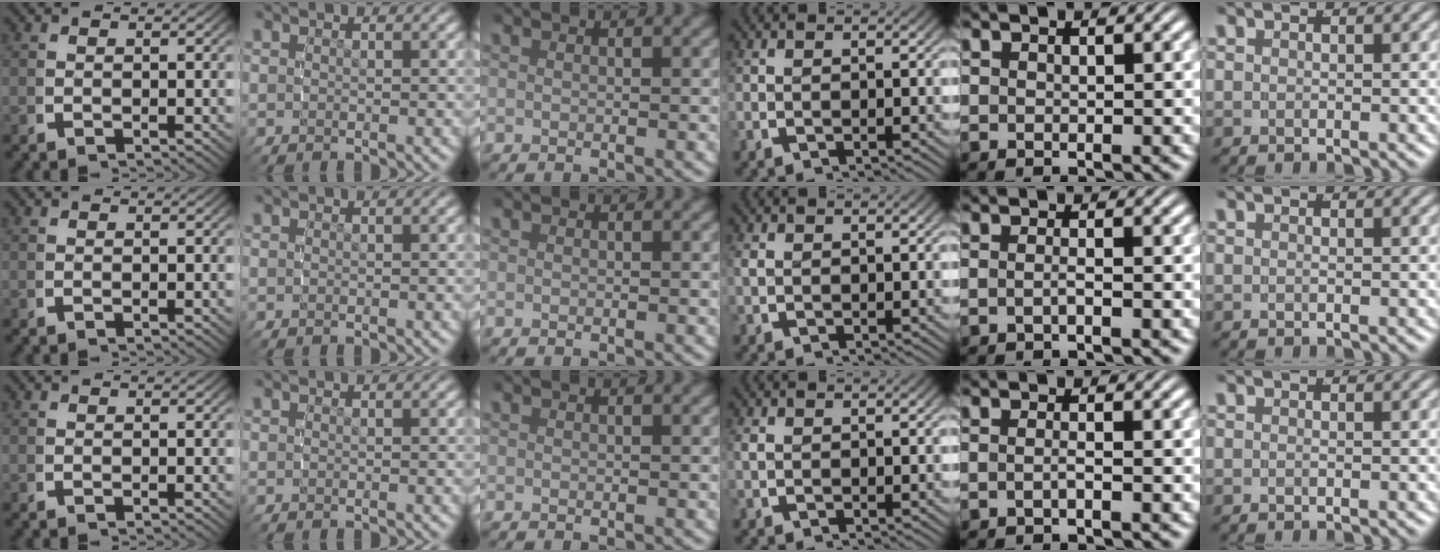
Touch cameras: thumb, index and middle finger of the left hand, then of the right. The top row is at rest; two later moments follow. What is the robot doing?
{"motion": "grasp_and_lifting", "object": "small bumper sticker"}